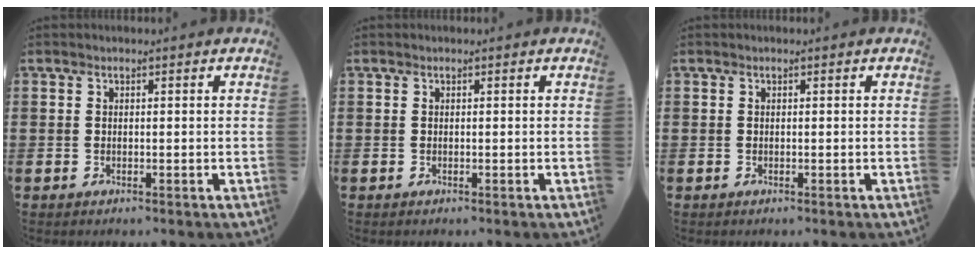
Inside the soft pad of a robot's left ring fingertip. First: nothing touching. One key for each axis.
{"total": 0.0}
{"total": 0.0}